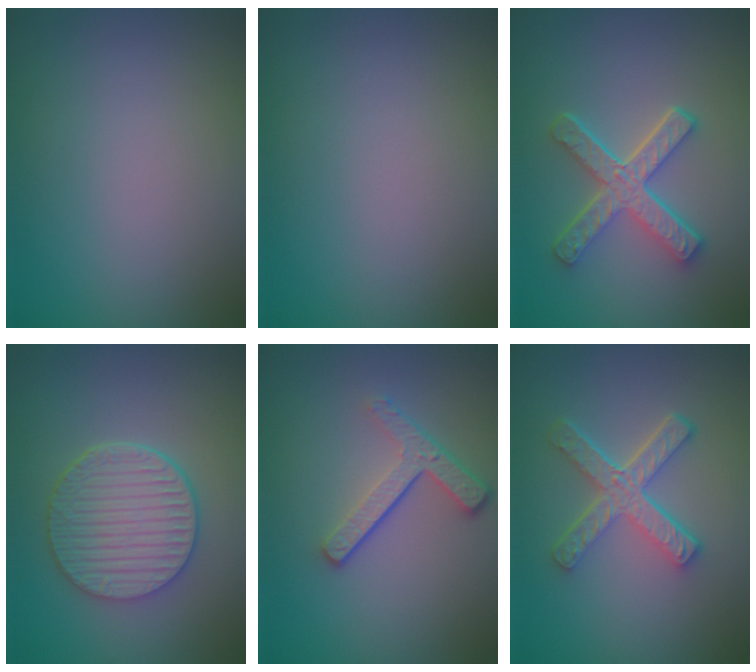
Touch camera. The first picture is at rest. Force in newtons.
{"total": 0.0}
{"total": 5.0, "press": 3.8, "slide": 3.2}
{"total": 5.9, "press": 4.7, "slide": 3.6}
{"total": 3.7, "press": 2.7, "slide": 2.5}
{"total": 4.9, "press": 3.5, "slide": 3.4}